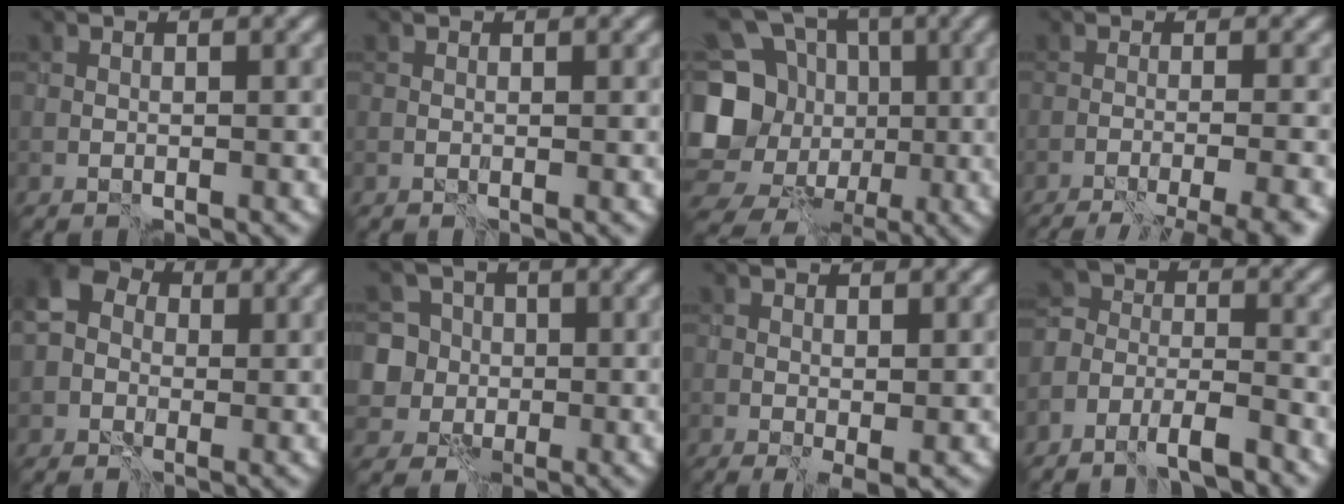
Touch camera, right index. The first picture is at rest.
{"total": 1.0, "force": [-0.2, -0.8, -0.5], "torque": [0.013, 0.001, -0.003]}
{"total": 12.6, "force": [-1.7, 11.1, 5.8], "torque": [-0.135, 0.009, -0.041]}
{"total": 9.7, "force": [-8.3, 1.5, 4.9], "torque": [-0.041, 0.000, -0.089]}
{"total": 8.1, "force": [0.5, 7.4, 3.3], "torque": [-0.075, 0.023, -0.032]}
{"total": 6.7, "force": [1.2, 6.4, 1.6], "torque": [-0.043, 0.033, 0.007]}
{"total": 1.5, "force": [0.0, 0.4, 1.4], "torque": [-0.027, -0.006, 0.001]}
{"total": 4.1, "force": [-3.5, 1.3, 1.7], "torque": [-0.021, 0.011, -0.075]}